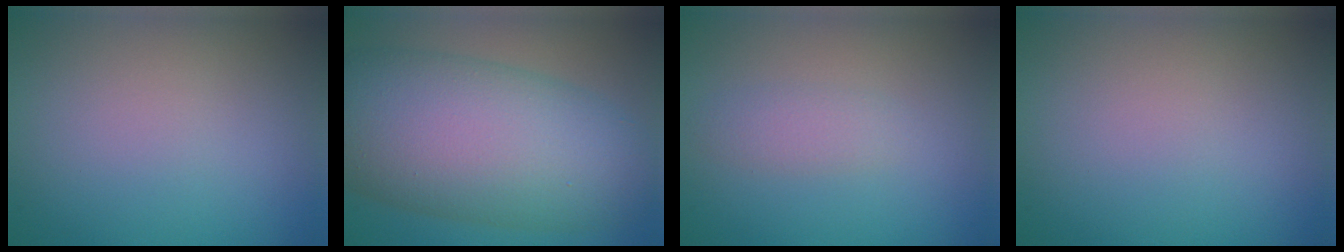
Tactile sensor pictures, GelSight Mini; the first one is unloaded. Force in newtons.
{"total": 13.0, "press": 13.0, "slide": 0.4}
{"total": 1.6, "press": 1.6, "slide": 0.1}
{"total": 0.0}